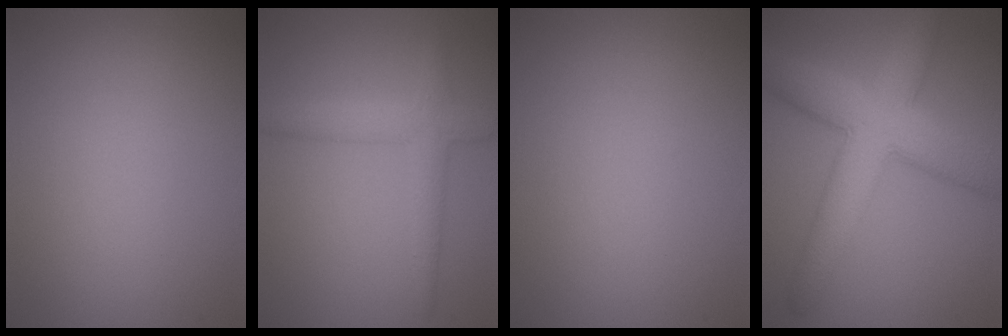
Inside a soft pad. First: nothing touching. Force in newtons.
{"total": 3.2, "press": 3.2, "slide": 0.1}
{"total": 0.0}
{"total": 8.1, "press": 8.1, "slide": 0.4}